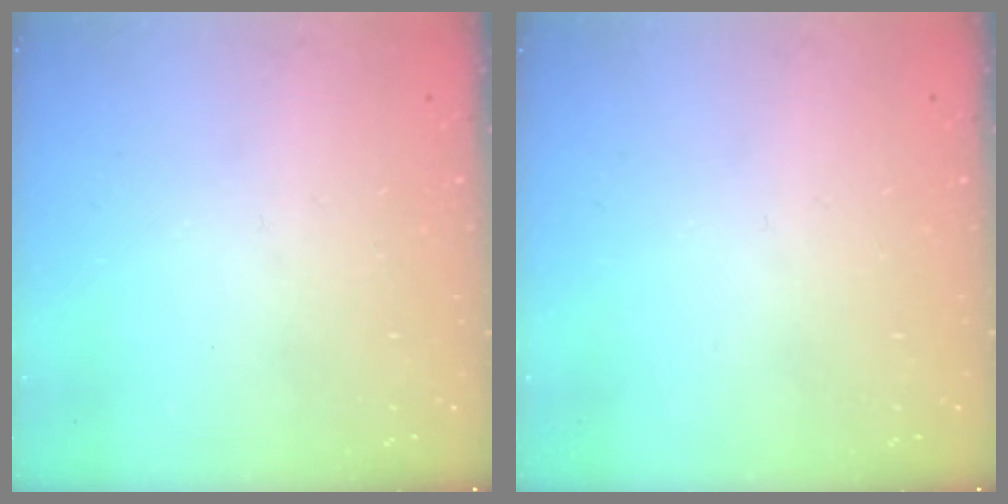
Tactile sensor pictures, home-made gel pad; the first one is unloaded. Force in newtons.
{"total": 0.0}